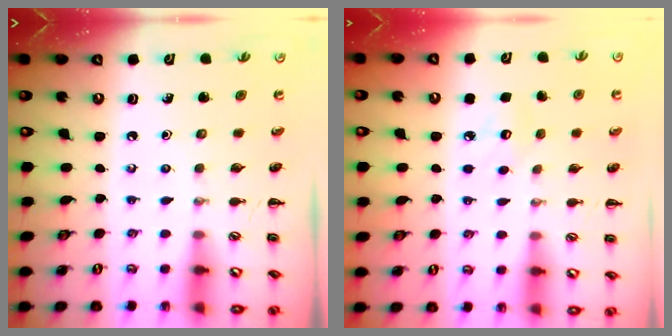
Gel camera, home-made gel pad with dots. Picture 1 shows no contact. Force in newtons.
{"total": 7.3, "press": 7.1, "slide": 1.7}